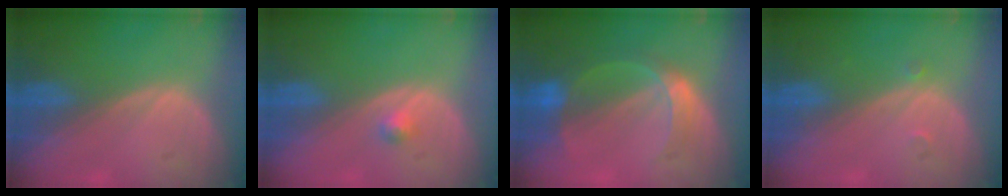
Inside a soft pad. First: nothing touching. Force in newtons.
{"total": 1.5, "press": 1.3, "slide": 0.8}
{"total": 6.3, "press": 5.6, "slide": 3.0}
{"total": 0.9, "press": 0.7, "slide": 0.5}